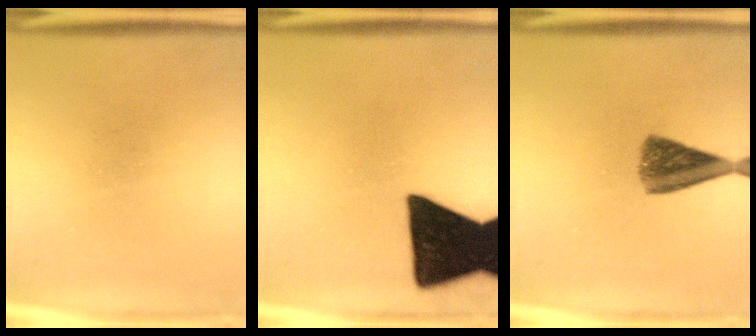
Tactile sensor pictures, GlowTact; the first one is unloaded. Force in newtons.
{"total": 19.2}
{"total": 6.9}